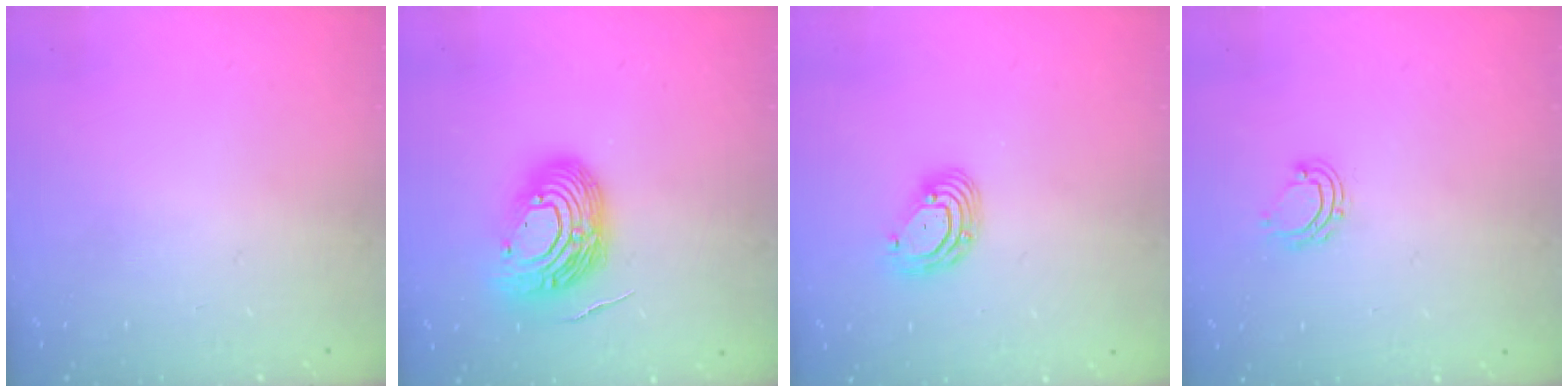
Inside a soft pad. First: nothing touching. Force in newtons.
{"total": 15.1, "press": 15.0, "slide": 2.0}
{"total": 6.5, "press": 6.5, "slide": 1.1}
{"total": 5.2, "press": 5.1, "slide": 0.7}